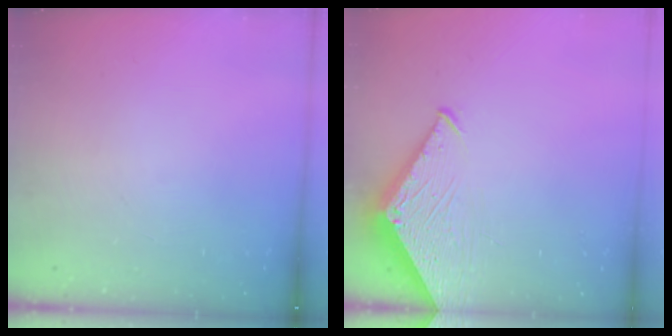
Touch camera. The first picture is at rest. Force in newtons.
{"total": 4.5, "press": 4.5, "slide": 0.5}